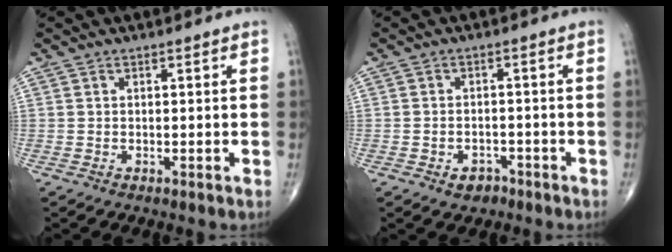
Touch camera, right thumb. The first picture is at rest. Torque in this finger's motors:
{"motor_torque": [-0.09, 0.21, -0.03, 0.10, 0.09]}